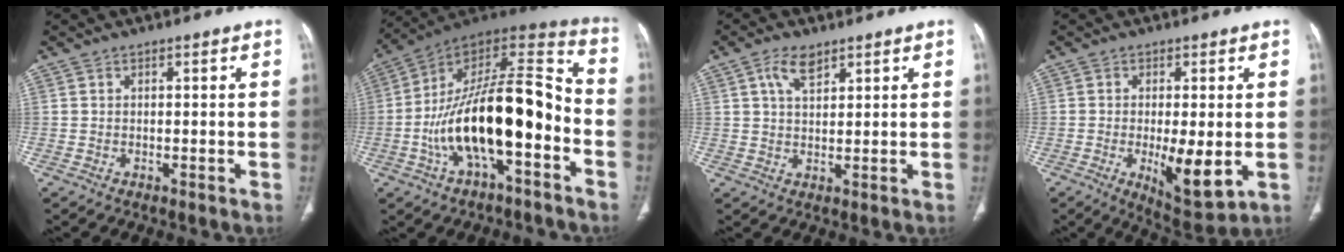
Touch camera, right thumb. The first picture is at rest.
{"total": 23.5, "force": [-6.4, 9.4, 20.5], "torque": [-0.349, 0.064, -0.100]}
{"total": 4.8, "force": [2.8, 2.3, 3.2], "torque": [-0.054, -0.007, 0.053]}
{"total": 10.1, "force": [-1.9, 3.5, 9.3], "torque": [-0.139, -0.025, -0.020]}